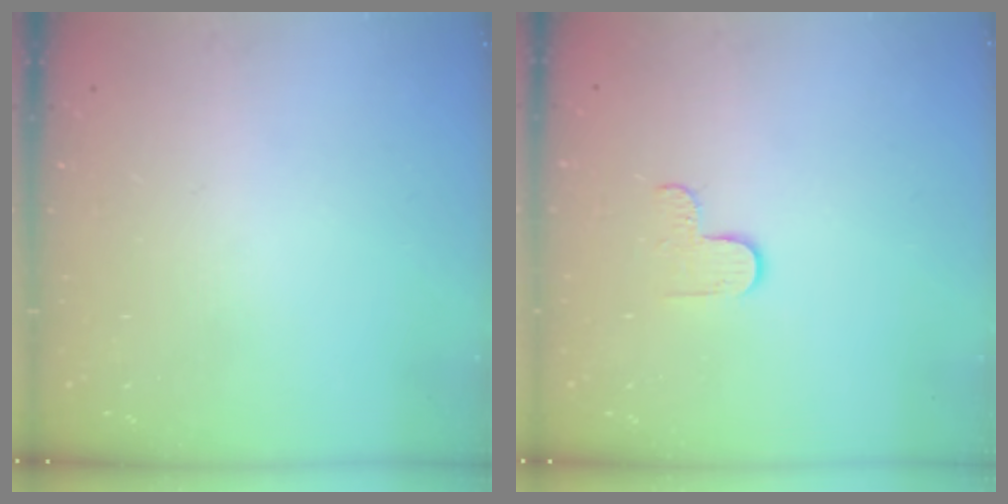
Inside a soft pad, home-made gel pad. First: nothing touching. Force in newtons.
{"total": 2.9, "press": 2.9, "slide": 0.3}